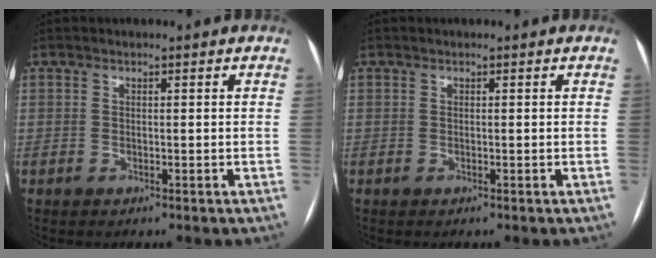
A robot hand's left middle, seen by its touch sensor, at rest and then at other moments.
{"total": 0.0}